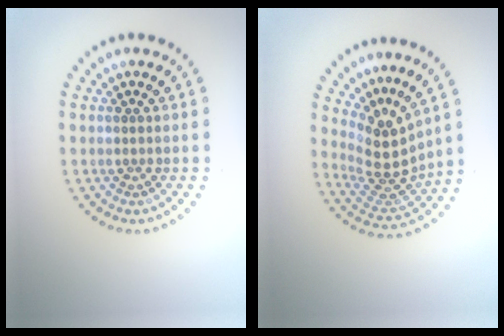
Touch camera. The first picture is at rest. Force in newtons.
{"total": 4.0, "press": 2.8, "slide": 2.9}